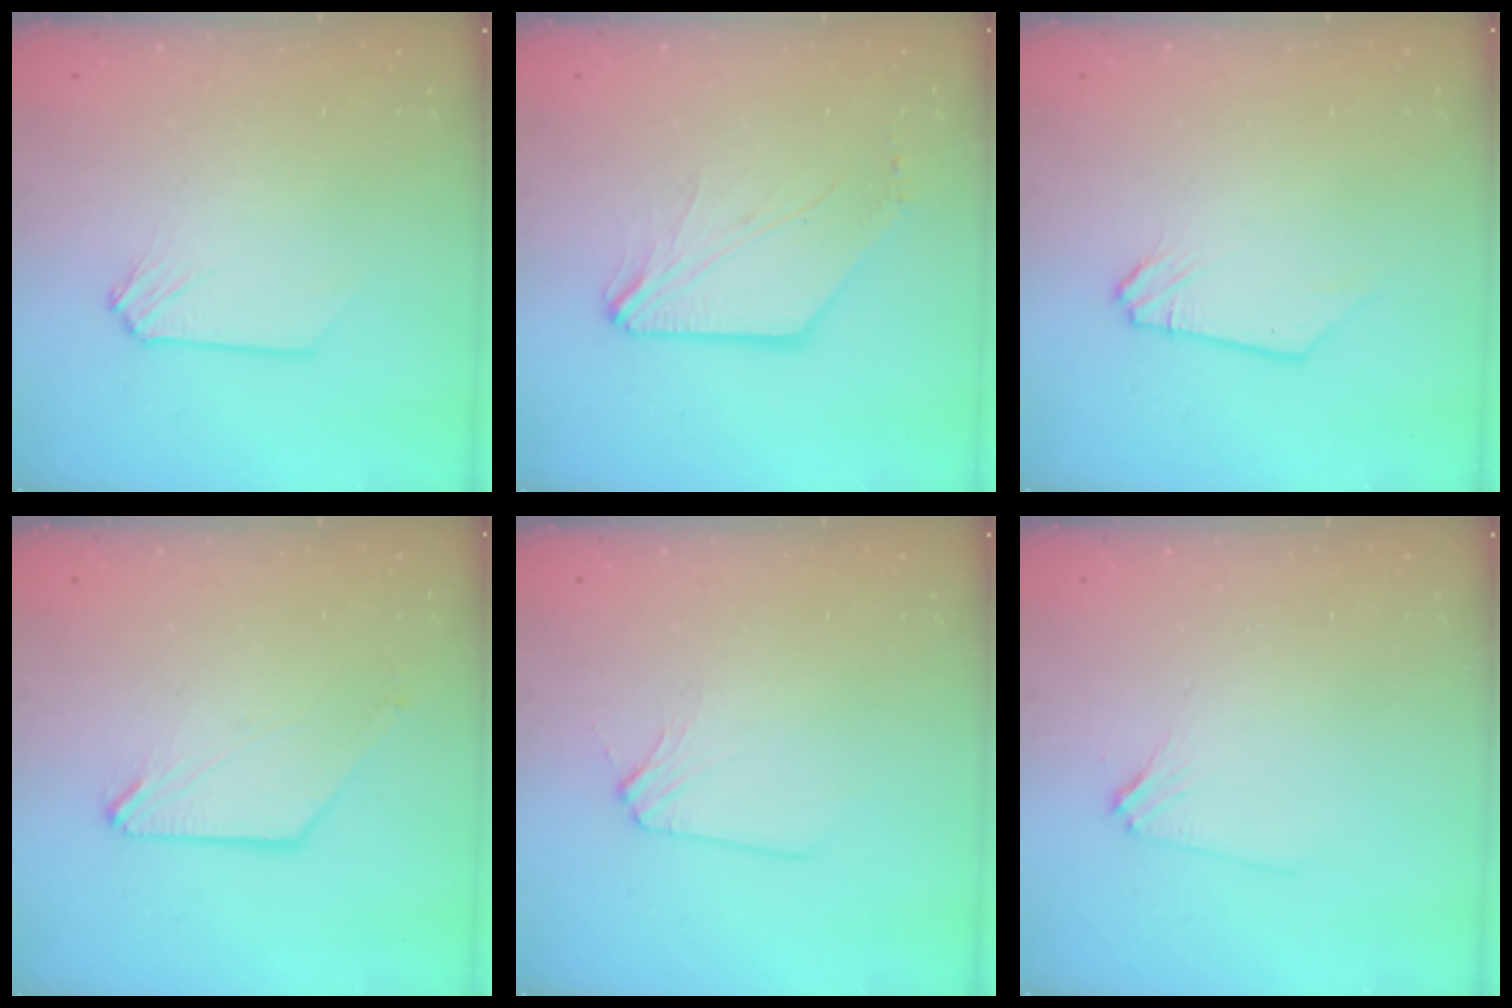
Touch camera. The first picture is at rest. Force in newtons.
{"total": 2.6, "press": 2.6, "slide": 0.5}
{"total": 0.0}
{"total": 0.0}
{"total": 2.8, "press": 2.8, "slide": 0.6}
{"total": 3.1, "press": 3.1, "slide": 0.6}